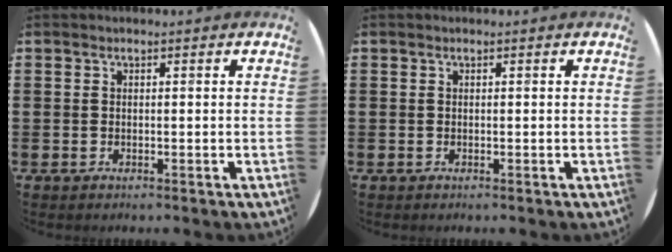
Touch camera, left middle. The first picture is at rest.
{"total": 0.0}